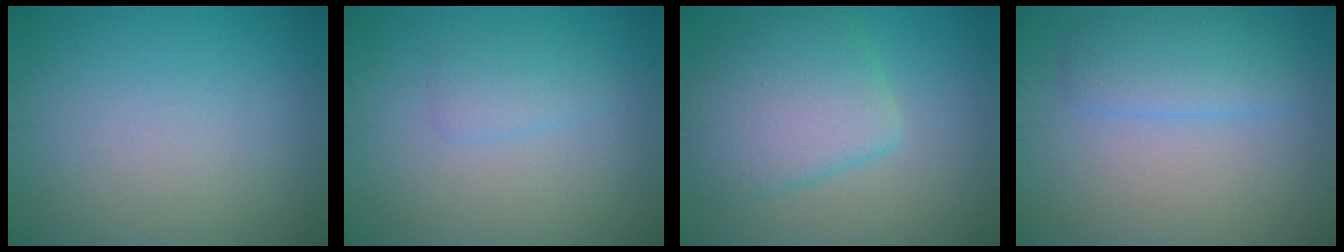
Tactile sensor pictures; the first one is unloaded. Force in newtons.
{"total": 1.6, "press": 1.6, "slide": 0.1}
{"total": 6.3, "press": 6.3, "slide": 0.3}
{"total": 3.3, "press": 3.3, "slide": 0.1}